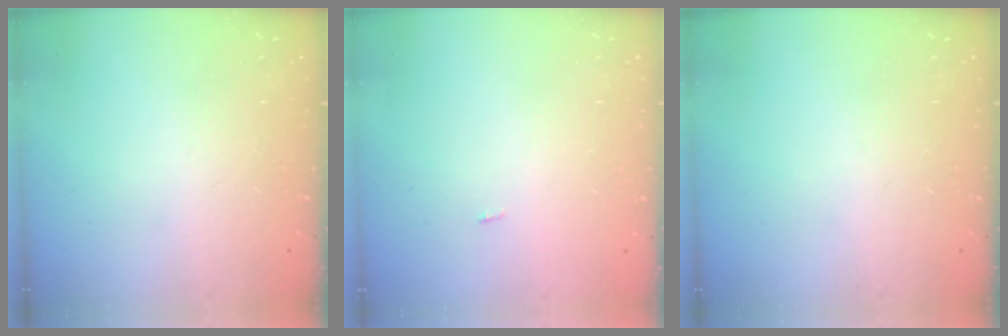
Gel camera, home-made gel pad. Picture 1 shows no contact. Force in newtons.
{"total": 6.1, "press": 1.7, "slide": 5.9}
{"total": 0.0}